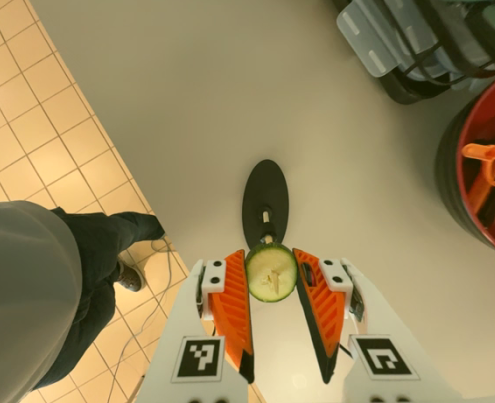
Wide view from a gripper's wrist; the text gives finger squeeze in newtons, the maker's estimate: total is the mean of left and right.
{"total": 6.5, "left": 5.8, "right": 7.1}